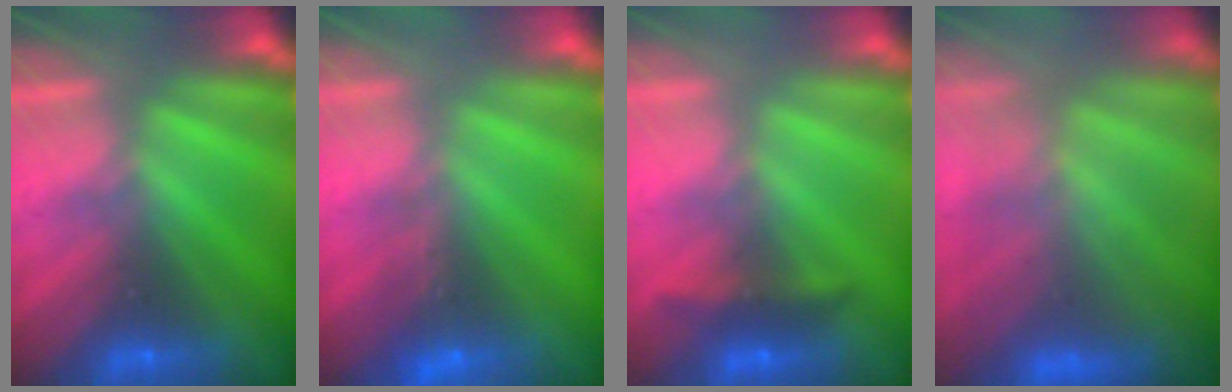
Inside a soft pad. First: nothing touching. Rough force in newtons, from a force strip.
{"total": 1.2}
{"total": 4.5}
{"total": 11.0}